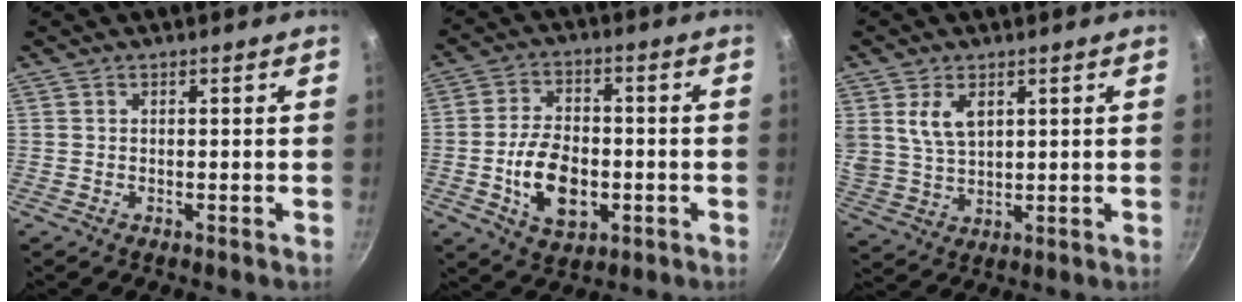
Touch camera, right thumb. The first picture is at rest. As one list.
[{"total": 11.8, "force": [-2.7, 7.4, 8.8], "torque": [-0.137, 0.014, -0.043]}, {"total": 7.1, "force": [2.9, 4.5, 4.7], "torque": [-0.077, -0.017, 0.063]}]